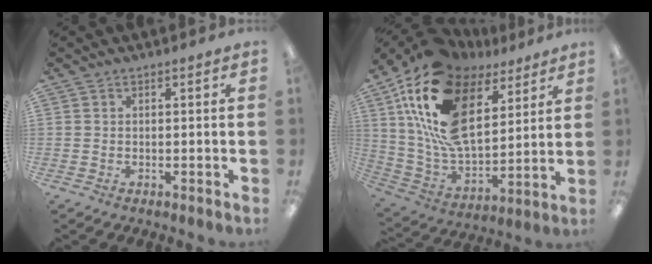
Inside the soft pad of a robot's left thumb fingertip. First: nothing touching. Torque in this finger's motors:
{"motor_torque": [1.86, 3.15, 1.43, -1.34, 0.26]}